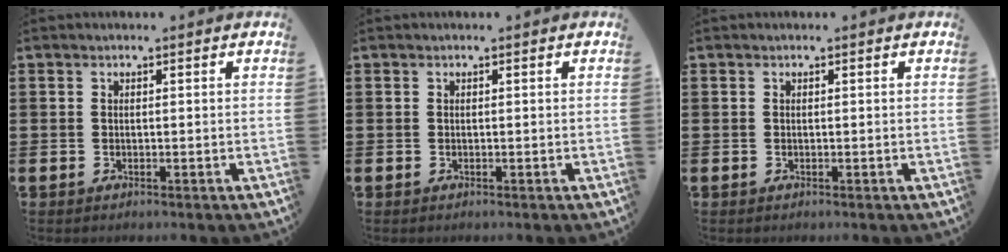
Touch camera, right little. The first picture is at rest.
{"total": 0.0}
{"total": 0.0}